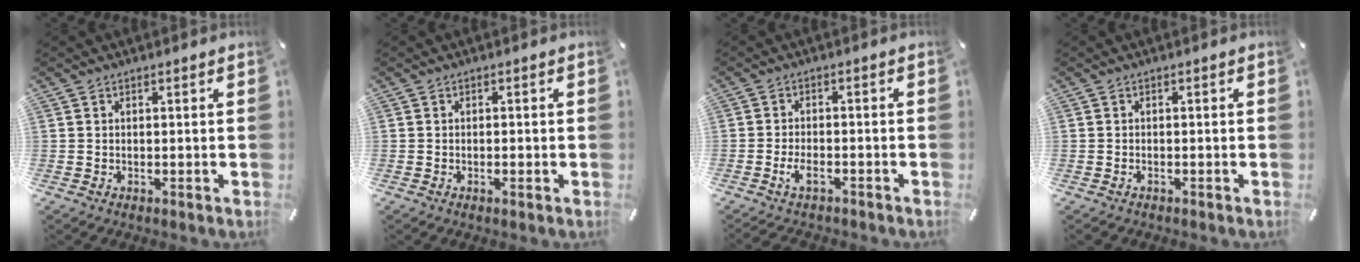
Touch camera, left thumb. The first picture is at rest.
{"total": 0.8, "force": [-0.4, 0.3, 0.7], "torque": [-0.013, -0.002, -0.006]}
{"total": 4.3, "force": [-2.6, 2.1, 2.8], "torque": [-0.056, 0.010, -0.049]}
{"total": 0.8, "force": [-0.6, 0.4, 0.5], "torque": [-0.010, 0.000, -0.012]}